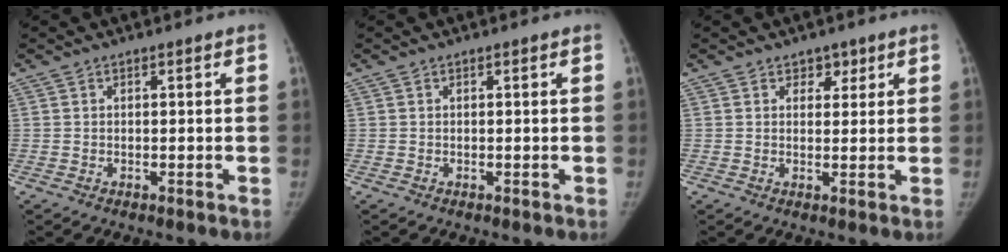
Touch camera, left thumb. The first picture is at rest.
{"total": 0.0}
{"total": 2.9, "force": [1.8, 2.0, 1.1], "torque": [0.011, -0.009, 0.025]}